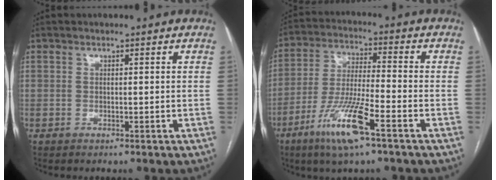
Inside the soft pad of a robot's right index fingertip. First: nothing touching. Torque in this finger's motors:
{"motor_torque": [1.33, -0.81, 0.35, 0.12]}